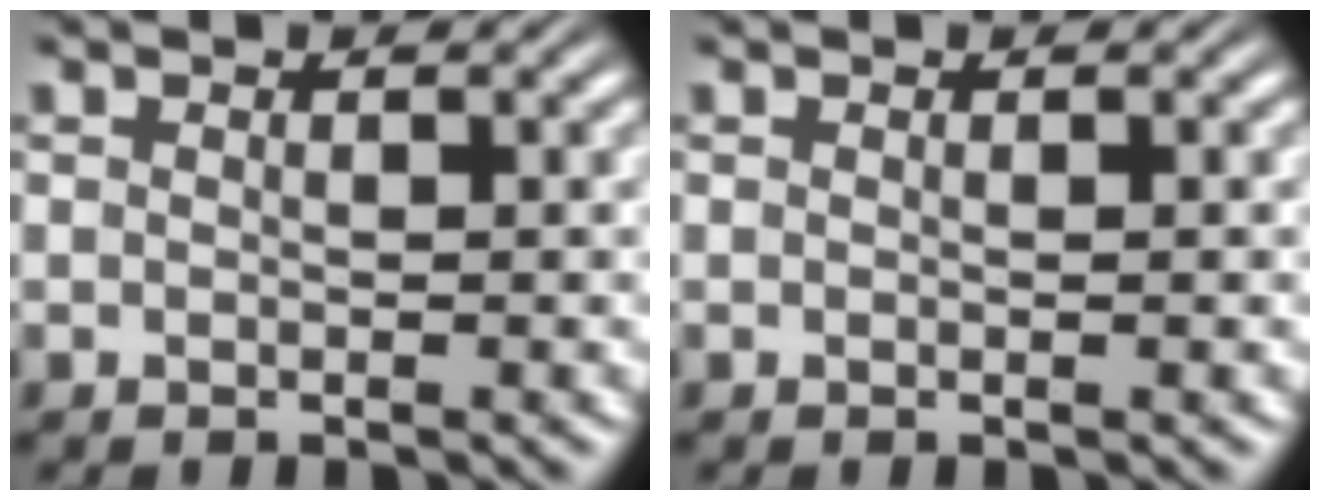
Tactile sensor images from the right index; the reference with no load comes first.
{"total": 0.0}